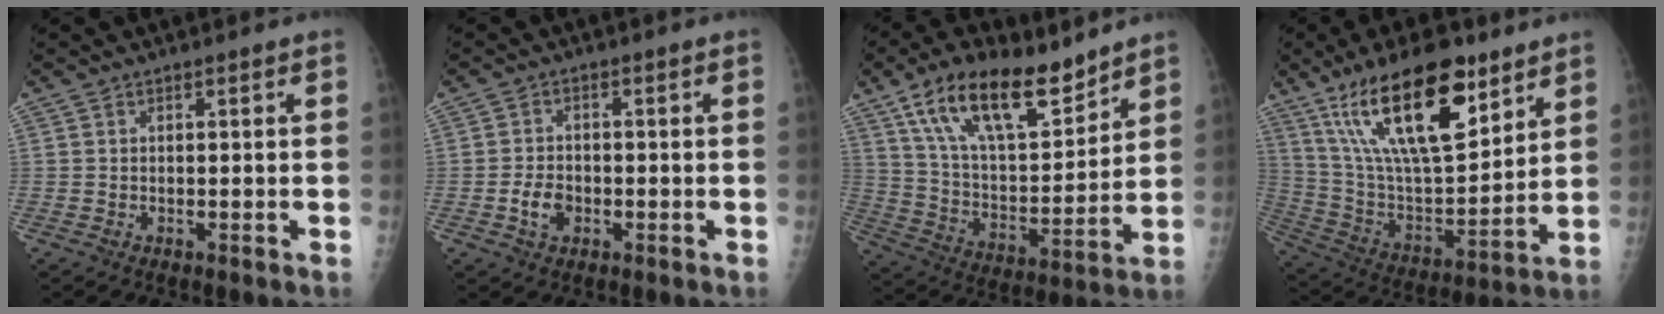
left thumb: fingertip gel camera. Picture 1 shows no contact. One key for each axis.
{"total": 4.1, "fx": -1.3, "fy": 3.0, "fz": 2.4, "tx": -0.034, "ty": 0.009, "tz": -0.024}
{"total": 19.7, "fx": 13.1, "fy": 8.1, "fz": 12.2, "tx": -0.179, "ty": -0.060, "tz": 0.239}
{"total": 24.6, "fx": 13.9, "fy": 9.0, "fz": 18.2, "tx": -0.309, "ty": -0.043, "tz": 0.257}